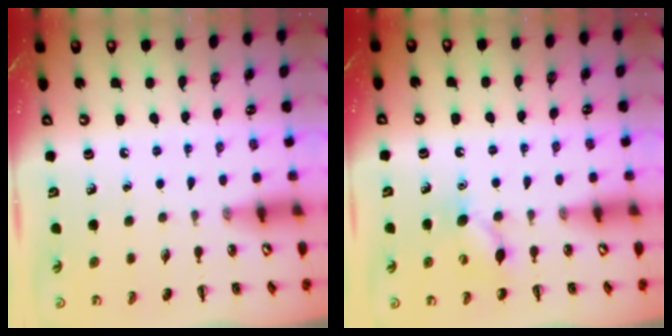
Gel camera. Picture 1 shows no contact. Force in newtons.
{"total": 8.1, "press": 7.9, "slide": 1.4}